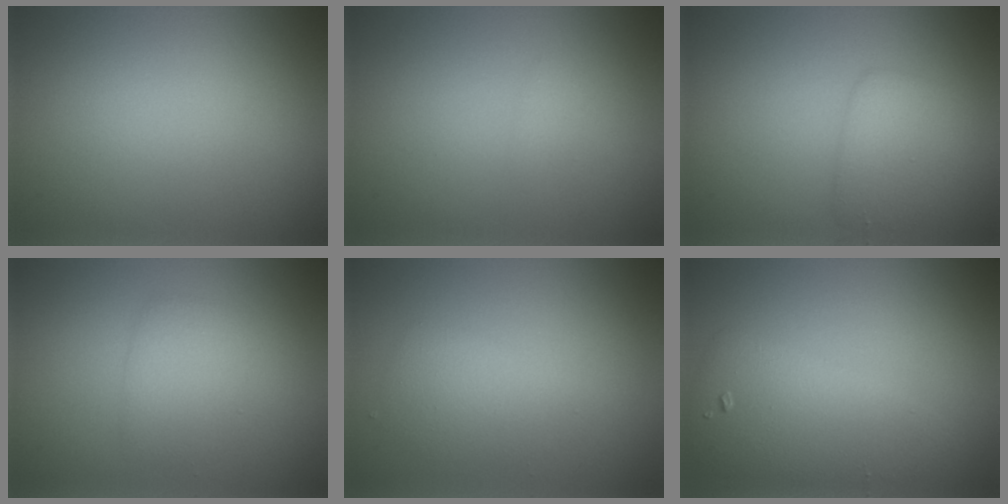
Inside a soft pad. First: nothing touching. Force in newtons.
{"total": 0.5, "press": 0.5, "slide": 0.0}
{"total": 3.0, "press": 3.0, "slide": 0.2}
{"total": 2.9, "press": 2.9, "slide": 0.1}
{"total": 2.7, "press": 2.7, "slide": 0.0}
{"total": 5.1, "press": 5.1, "slide": 0.2}